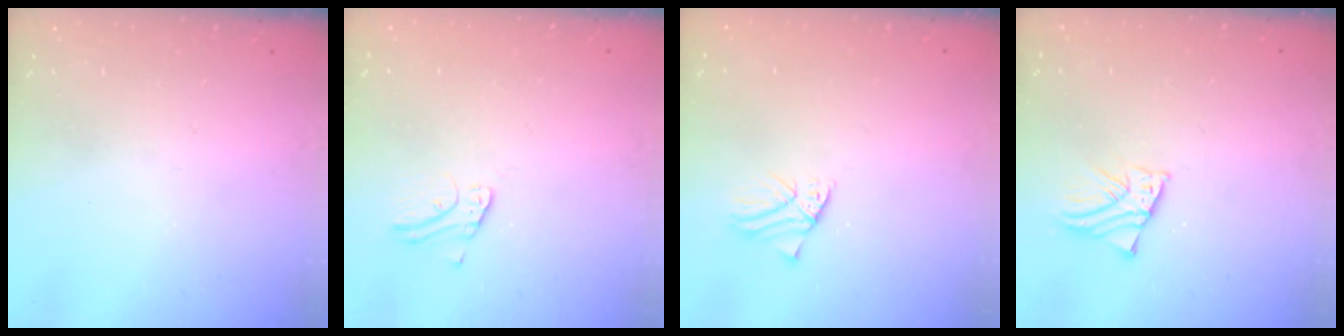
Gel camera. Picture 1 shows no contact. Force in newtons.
{"total": 2.5, "press": 2.5, "slide": 0.2}
{"total": 0.8, "press": 0.8, "slide": 0.1}
{"total": 2.1, "press": 2.1, "slide": 0.2}